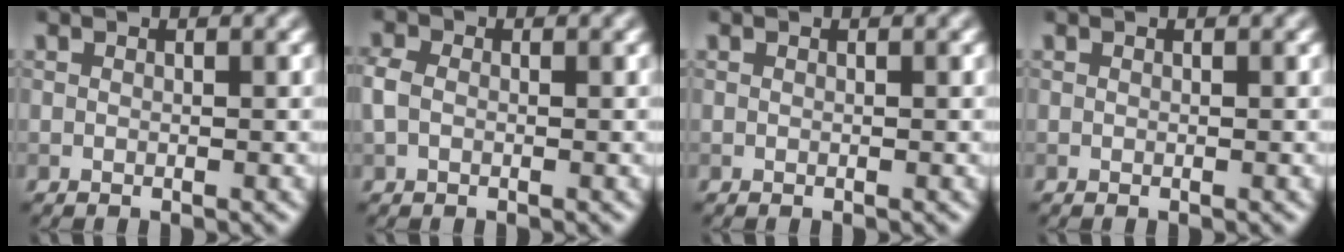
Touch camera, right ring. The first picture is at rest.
{"total": 1.7, "force": [-0.2, 1.3, 1.1], "torque": [-0.025, 0.005, -0.011]}
{"total": 0.0}
{"total": 0.0}